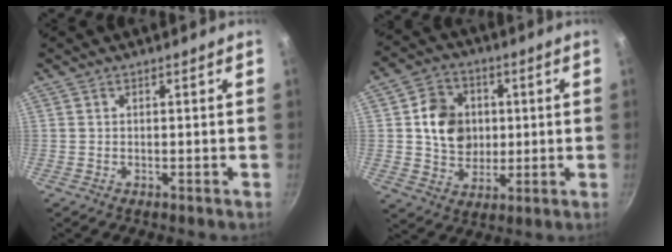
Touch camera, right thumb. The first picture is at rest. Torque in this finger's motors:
{"motor_torque": [1.26, 1.65, 0.80, -0.62, 0.03]}